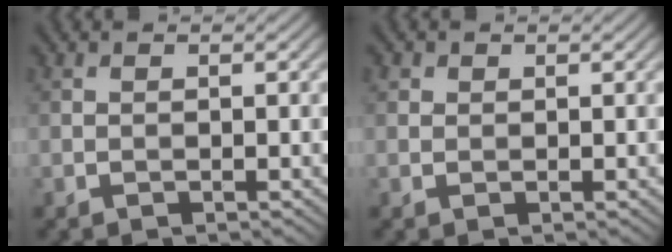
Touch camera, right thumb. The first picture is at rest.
{"total": 0.9, "force": [0.5, 0.8, 0.2], "torque": [-0.003, 0.000, 0.008]}